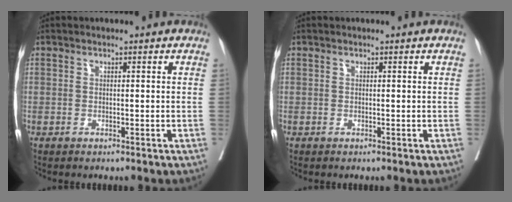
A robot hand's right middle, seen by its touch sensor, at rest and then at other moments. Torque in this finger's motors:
{"motor_torque": [0.01, 0.15, -0.01, 0.00]}